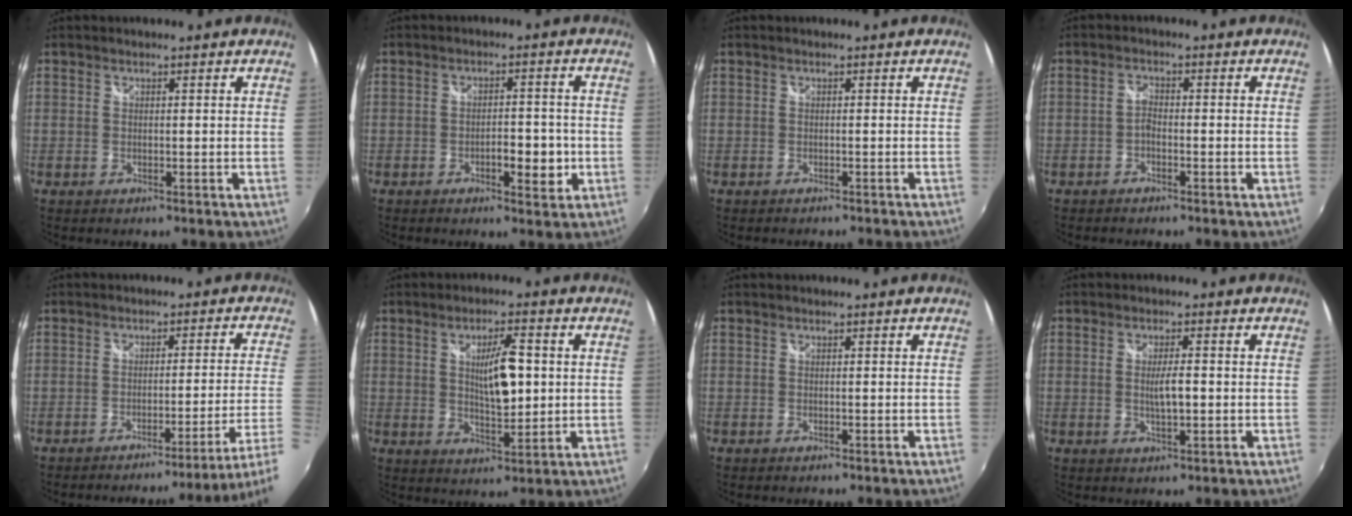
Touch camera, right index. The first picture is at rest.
{"total": 4.9, "force": [-1.8, 2.0, 4.1], "torque": [-0.069, -0.001, -0.024]}
{"total": 1.5, "force": [-1.3, 0.7, 0.3], "torque": [-0.014, -0.007, -0.021]}
{"total": 1.9, "force": [-1.5, 0.7, 1.0], "torque": [-0.028, 0.006, -0.030]}
{"total": 10.7, "force": [-8.2, -3.2, 5.9], "torque": [-0.074, -0.030, -0.110]}
{"total": 7.9, "force": [1.1, 2.6, 7.4], "torque": [-0.120, 0.001, 0.024]}
{"total": 0.0}
{"total": 3.5, "force": [-0.4, 0.6, 3.4], "torque": [-0.060, -0.002, -0.006]}